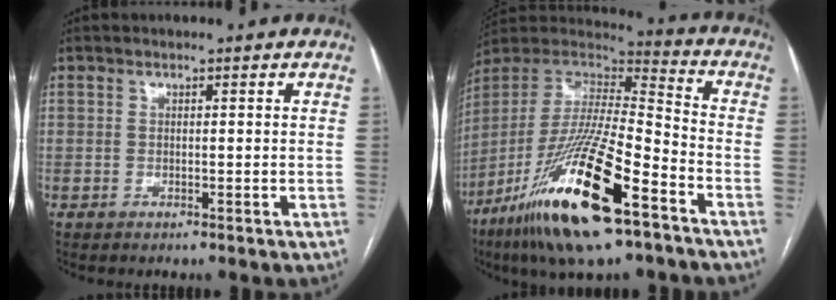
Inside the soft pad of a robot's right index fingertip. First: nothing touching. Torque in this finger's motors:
{"motor_torque": [1.05, -1.09, 0.62, 0.21]}